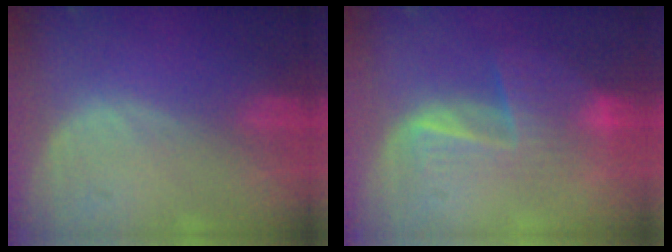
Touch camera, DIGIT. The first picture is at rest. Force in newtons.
{"total": 6.8, "press": 6.4, "slide": 2.2}